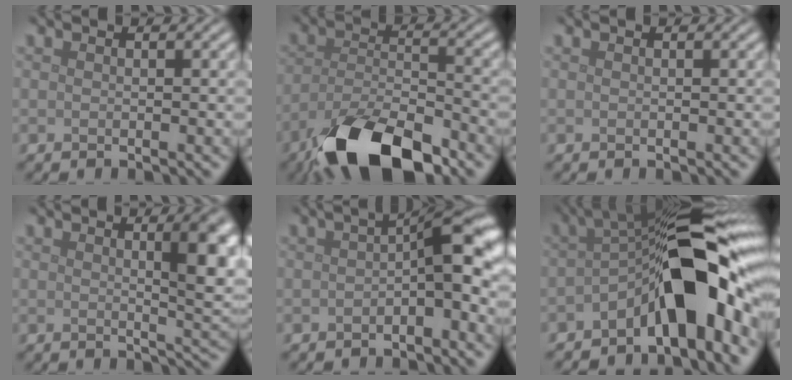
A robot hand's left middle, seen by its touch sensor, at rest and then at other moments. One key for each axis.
{"total": 11.3, "fx": -8.0, "fy": 4.0, "fz": 6.9, "tx": -0.131, "ty": -0.011, "tz": -0.147}
{"total": 0.0}
{"total": 5.6, "fx": 1.5, "fy": 1.6, "fz": 5.1, "tx": -0.049, "ty": 0.003, "tz": 0.022}
{"total": 5.0, "fx": -0.7, "fy": 1.6, "fz": 4.7, "tx": -0.064, "ty": 0.014, "tz": -0.019}
{"total": 12.5, "fx": -3.6, "fy": 5.1, "fz": 10.8, "tx": -0.148, "ty": 0.009, "tz": -0.067}